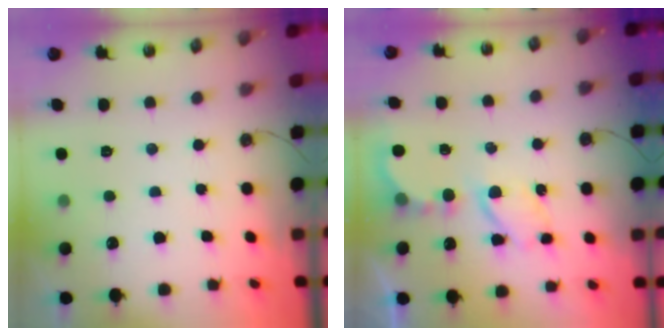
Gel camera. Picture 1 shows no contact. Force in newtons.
{"total": 6.2, "press": 6.2, "slide": 0.3}